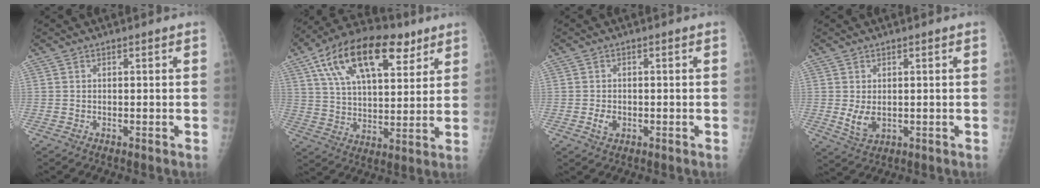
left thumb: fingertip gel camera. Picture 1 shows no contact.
{"total": 21.9, "force": [10.8, 10.9, 15.7], "torque": [-0.250, -0.007, 0.185]}
{"total": 2.5, "force": [-0.7, 1.8, 1.6], "torque": [-0.026, 0.002, -0.010]}
{"total": 4.3, "force": [-0.1, 2.8, 3.3], "torque": [-0.055, -0.010, 0.008]}